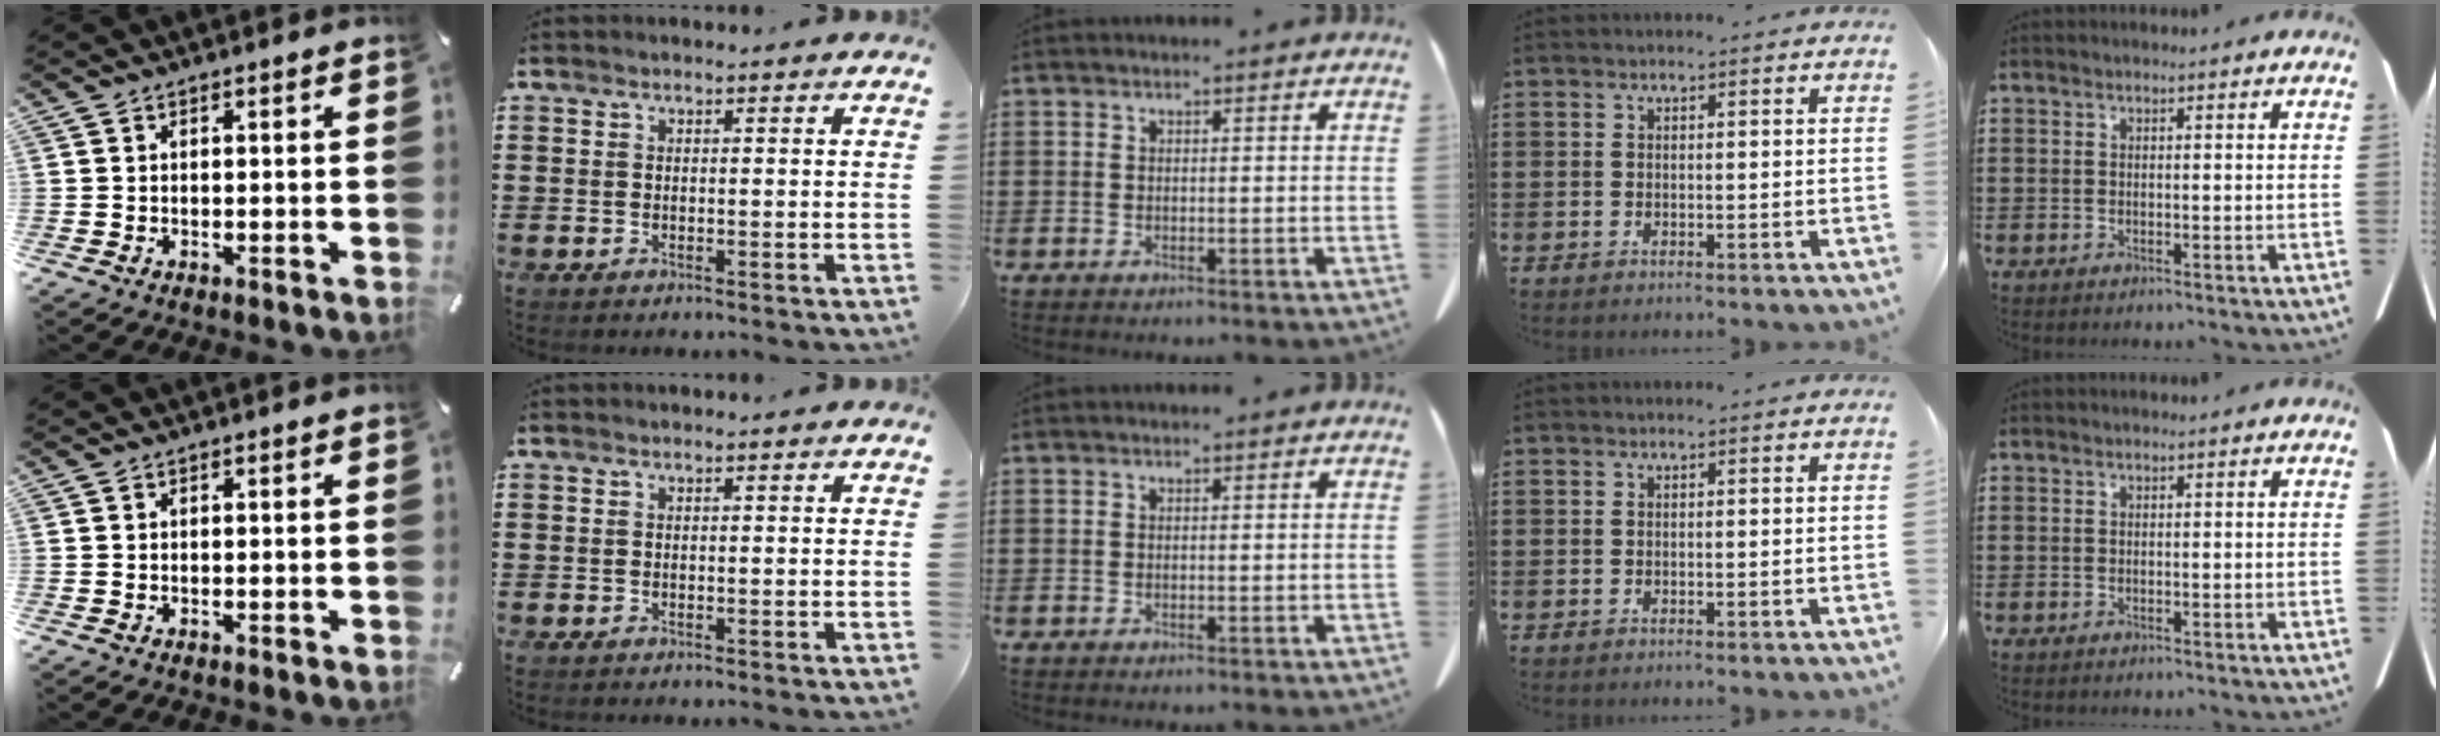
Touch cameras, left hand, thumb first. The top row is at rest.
{}